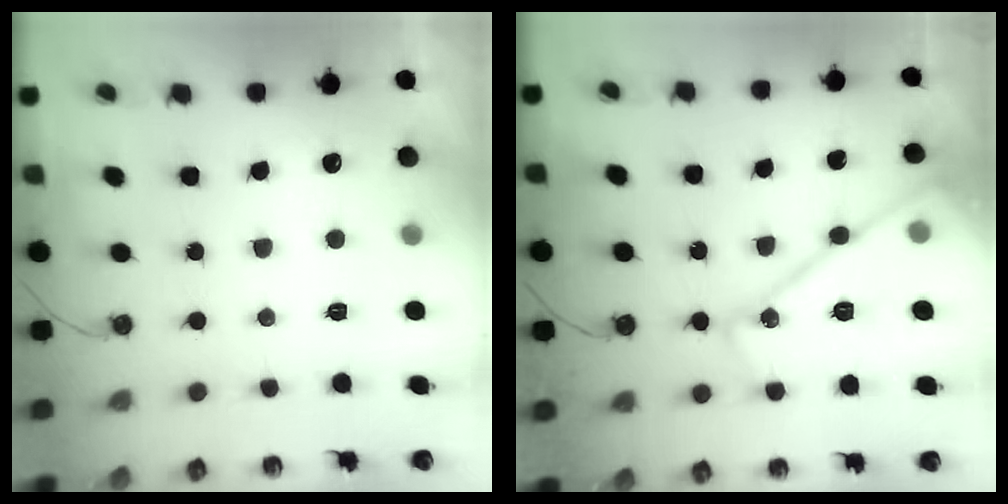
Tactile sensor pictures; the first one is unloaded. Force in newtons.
{"total": 18.1, "press": 18.1, "slide": 1.4}